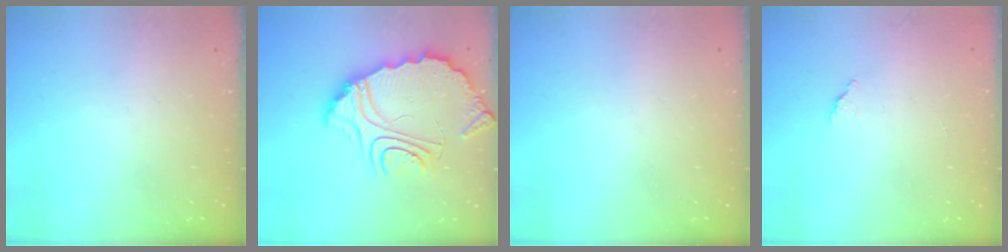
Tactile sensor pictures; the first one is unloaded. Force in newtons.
{"total": 12.5, "press": 12.5, "slide": 1.2}
{"total": 0.0}
{"total": 1.5, "press": 1.5, "slide": 0.1}